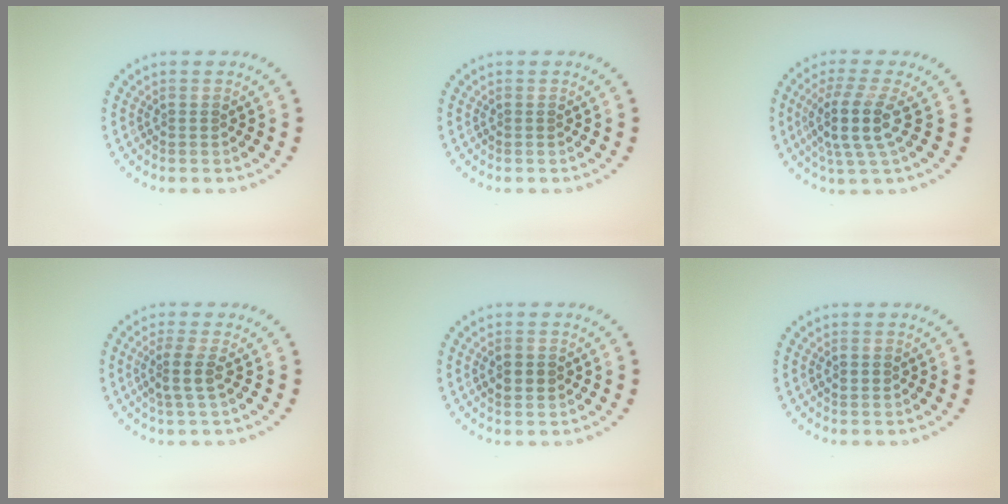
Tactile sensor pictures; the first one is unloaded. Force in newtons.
{"total": 0.0}
{"total": 4.2, "press": 3.2, "slide": 2.7}
{"total": 2.1, "press": 1.6, "slide": 1.4}
{"total": 1.6, "press": 1.6, "slide": 0.1}
{"total": 1.0, "press": 1.0, "slide": 0.0}